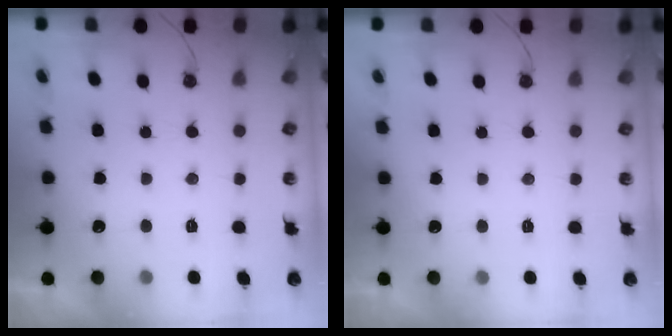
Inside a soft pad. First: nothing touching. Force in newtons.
{"total": 0.0}